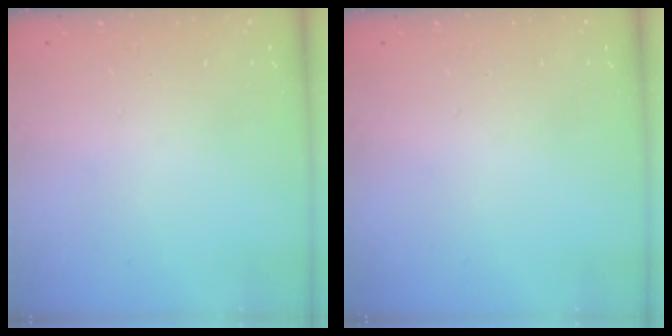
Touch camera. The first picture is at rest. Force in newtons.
{"total": 0.0}